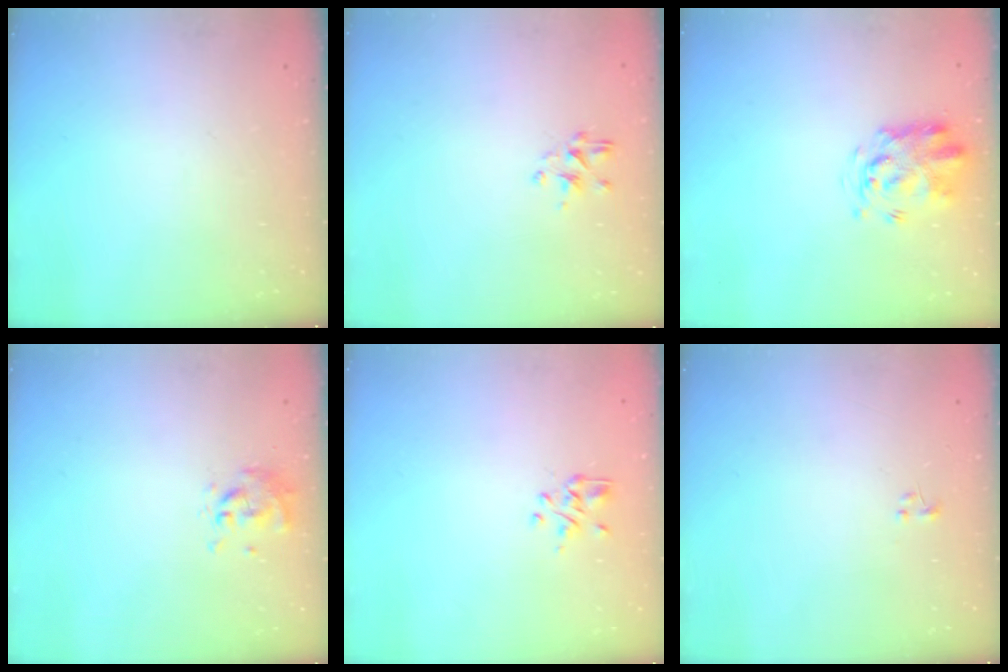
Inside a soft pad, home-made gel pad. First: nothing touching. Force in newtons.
{"total": 2.2, "press": 2.1, "slide": 0.8}
{"total": 3.4, "press": 3.3, "slide": 0.8}
{"total": 0.0}
{"total": 1.5, "press": 1.3, "slide": 0.7}
{"total": 0.0}